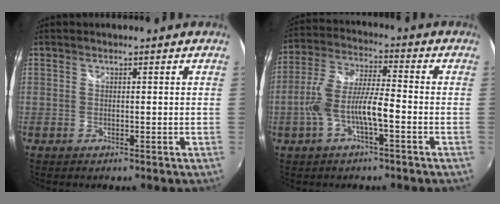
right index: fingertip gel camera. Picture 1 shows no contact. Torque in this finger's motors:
{"motor_torque": [0.64, -0.36, 0.74, 0.17]}